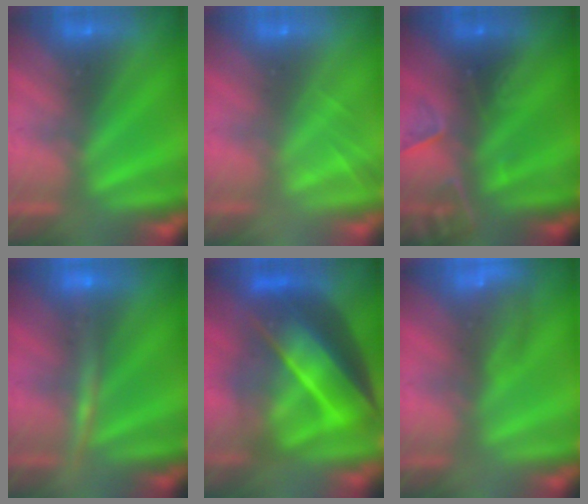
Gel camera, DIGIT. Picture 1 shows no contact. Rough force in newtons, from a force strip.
{"total": 2.0}
{"total": 2.3}
{"total": 2.5}
{"total": 6.9}
{"total": 8.6}